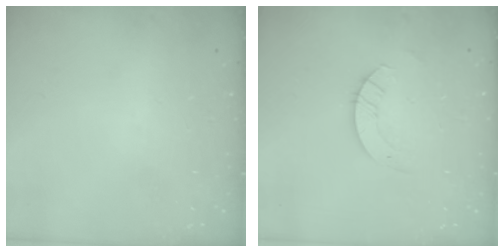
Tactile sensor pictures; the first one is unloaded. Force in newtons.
{"total": 2.6, "press": 2.6, "slide": 0.2}